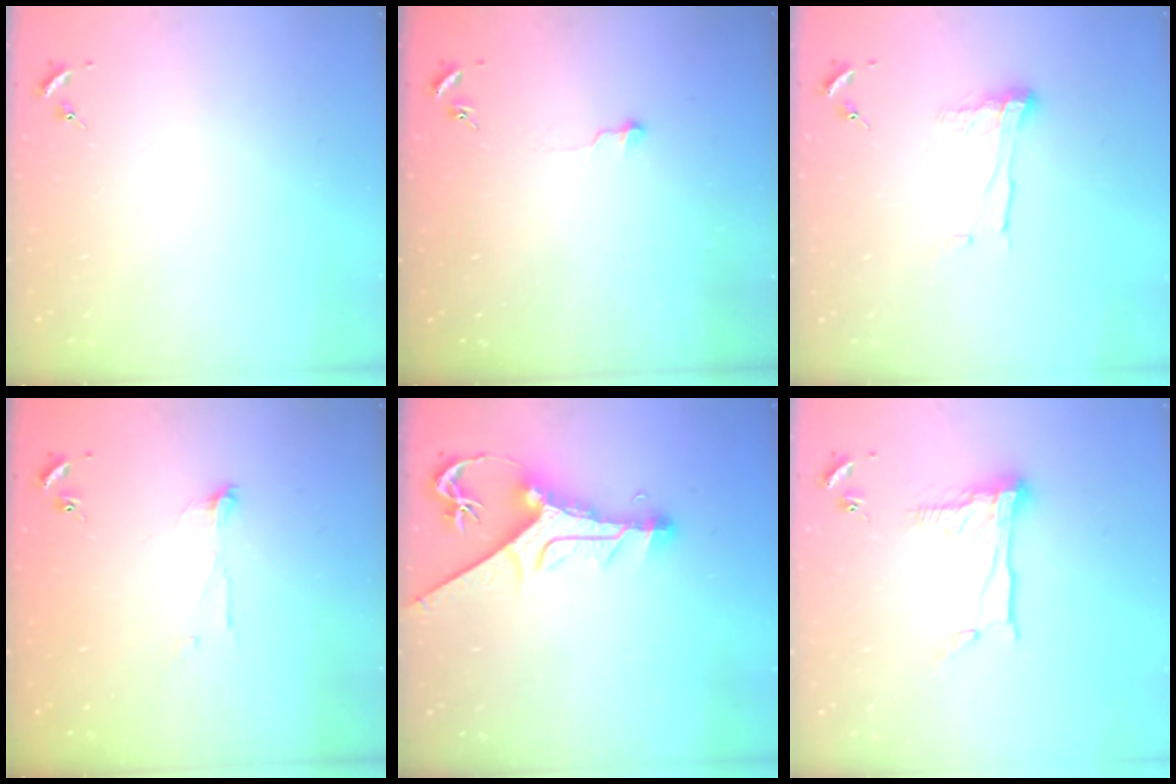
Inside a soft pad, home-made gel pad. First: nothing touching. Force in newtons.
{"total": 4.1, "press": 4.0, "slide": 0.4}
{"total": 9.6, "press": 9.5, "slide": 0.9}
{"total": 5.6, "press": 5.6, "slide": 0.6}
{"total": 12.6, "press": 12.5, "slide": 1.4}
{"total": 15.0, "press": 14.9, "slide": 1.3}